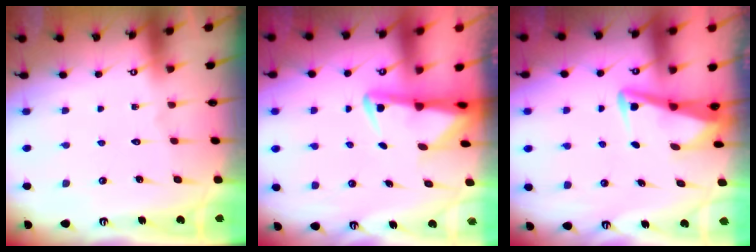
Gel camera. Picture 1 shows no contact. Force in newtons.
{"total": 3.5, "press": 3.4, "slide": 0.6}
{"total": 4.0, "press": 3.9, "slide": 0.4}